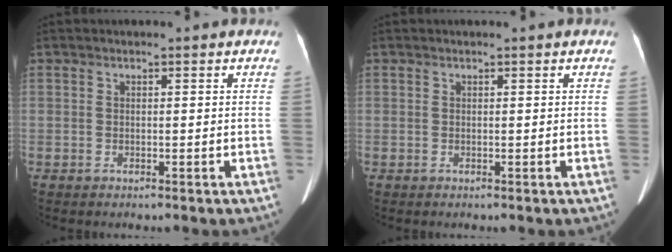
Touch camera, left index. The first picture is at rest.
{"total": 0.0}